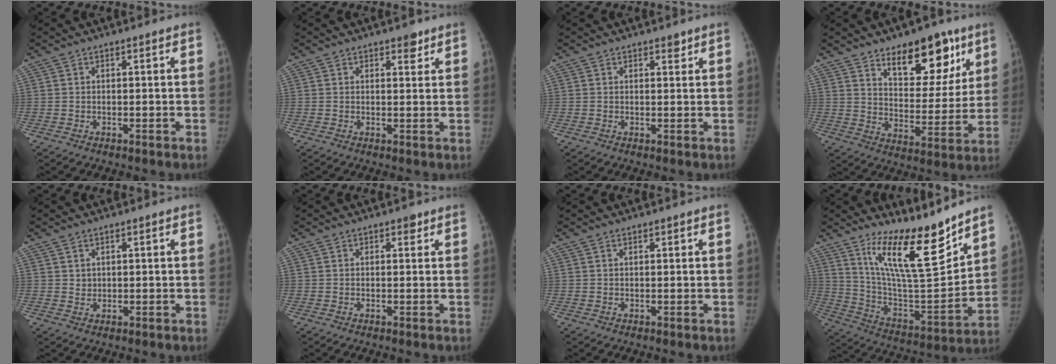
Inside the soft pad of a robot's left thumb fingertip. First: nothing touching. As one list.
[{"total": 2.3, "force": [1.6, 1.1, 1.2], "torque": [-0.004, -0.009, 0.021]}, {"total": 1.1, "force": [0.8, 0.5, 0.5], "torque": [-0.002, -0.005, 0.012]}, {"total": 17.2, "force": [10.5, 8.5, 10.6], "torque": [-0.083, -0.064, 0.162]}, {"total": 1.3, "force": [0.9, 0.8, 0.5], "torque": [0.002, -0.006, 0.017]}, {"total": 1.4, "force": [0.9, 0.8, 0.8], "torque": [-0.002, -0.003, 0.009]}, {"total": 0.8, "force": [0.6, 0.2, 0.6], "torque": [-0.009, -0.001, 0.010]}, {"total": 19.9, "force": [14.5, 4.5, 12.9], "torque": [-0.169, -0.109, 0.259]}]